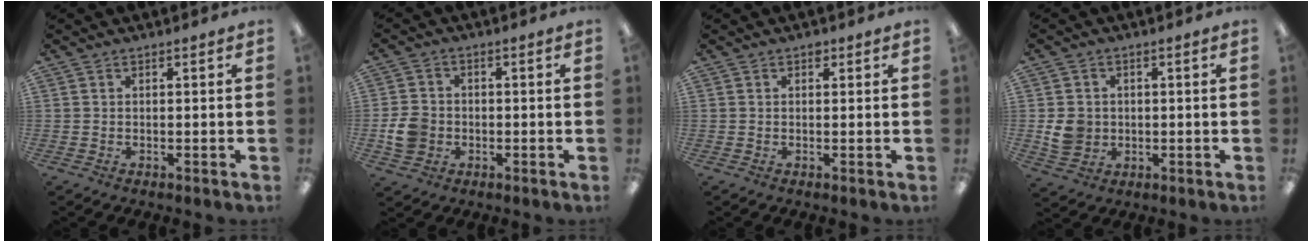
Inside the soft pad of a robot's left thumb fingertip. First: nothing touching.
{"total": 6.2, "force": [-1.4, 5.3, 3.0], "torque": [-0.061, 0.007, -0.026]}
{"total": 1.1, "force": [0.6, 0.7, 0.5], "torque": [-0.003, 0.000, 0.009]}
{"total": 5.9, "force": [-0.3, 5.4, 2.5], "torque": [-0.039, 0.007, -0.002]}